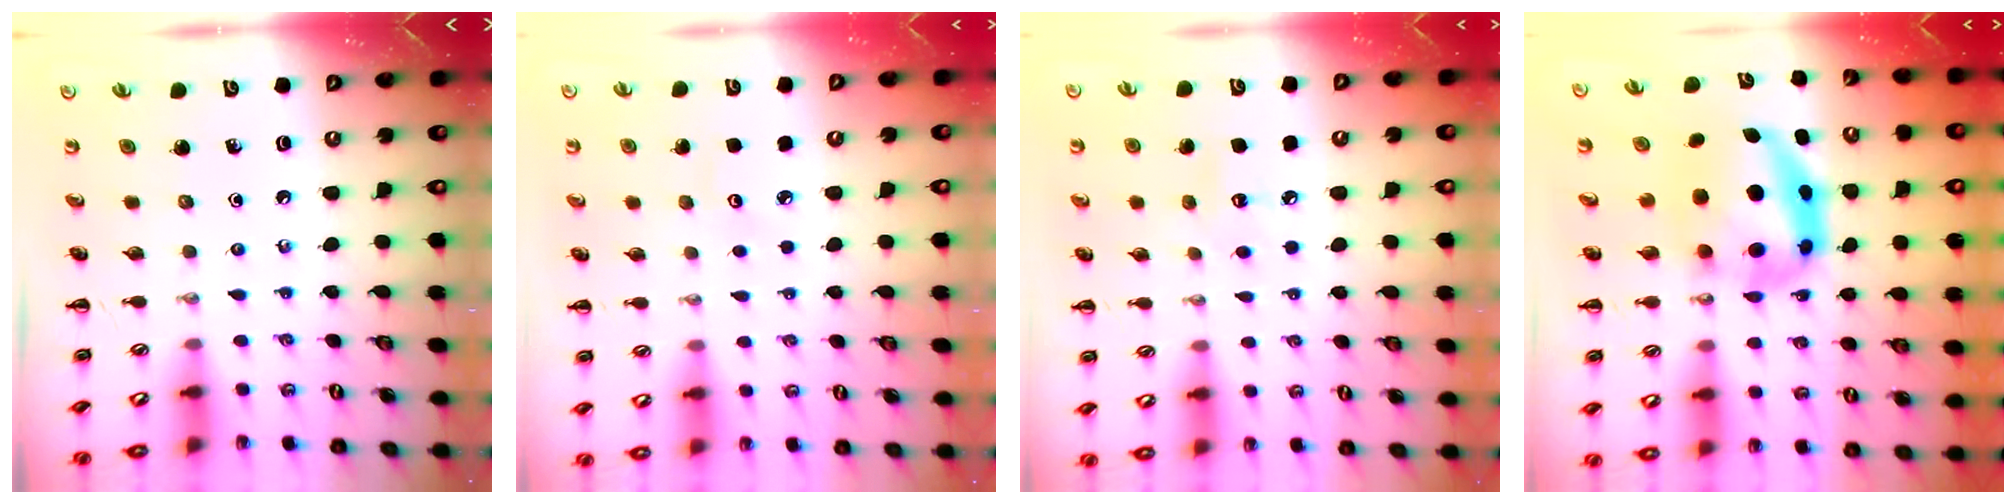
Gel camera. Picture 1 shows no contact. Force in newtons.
{"total": 2.8, "press": 2.7, "slide": 0.8}
{"total": 6.7, "press": 6.5, "slide": 1.4}
{"total": 8.7, "press": 8.5, "slide": 2.0}